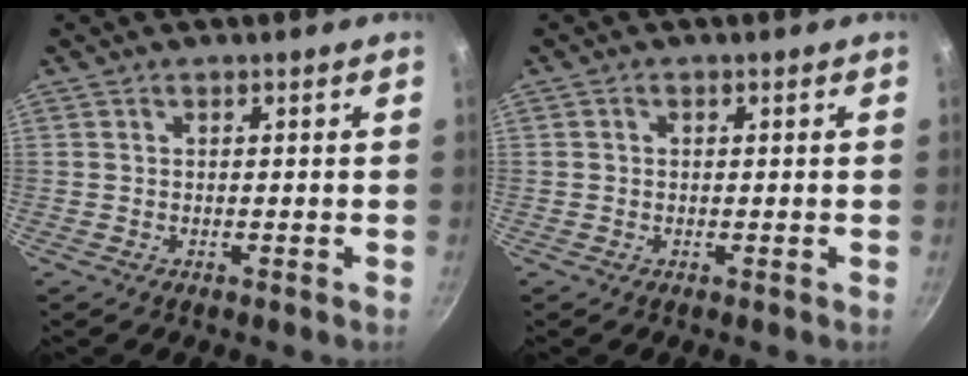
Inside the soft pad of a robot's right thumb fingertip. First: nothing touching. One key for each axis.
{"total": 0.7, "fx": 0.0, "fy": 0.6, "fz": 0.3, "tx": -0.006, "ty": 0.004, "tz": 0.001}